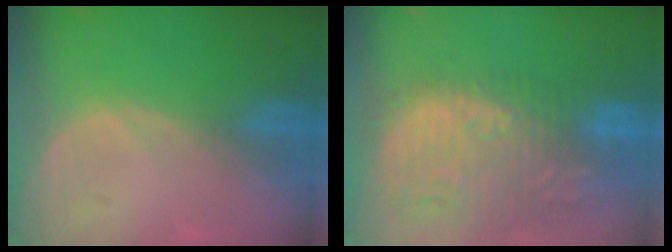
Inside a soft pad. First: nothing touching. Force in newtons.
{"total": 15.0, "press": 12.8, "slide": 7.8}